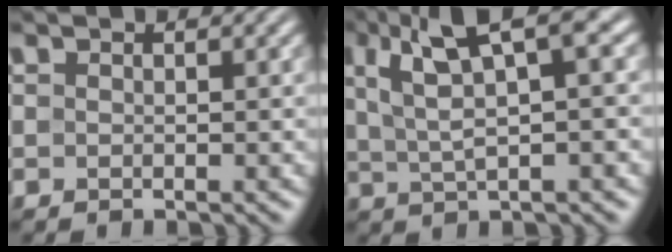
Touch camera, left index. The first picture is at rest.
{"total": 6.8, "force": [3.0, 1.6, 5.9], "torque": [-0.110, 0.014, 0.057]}